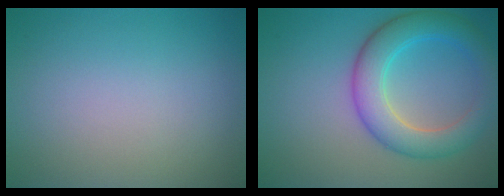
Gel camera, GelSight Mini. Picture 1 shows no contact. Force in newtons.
{"total": 5.9, "press": 5.9, "slide": 0.1}